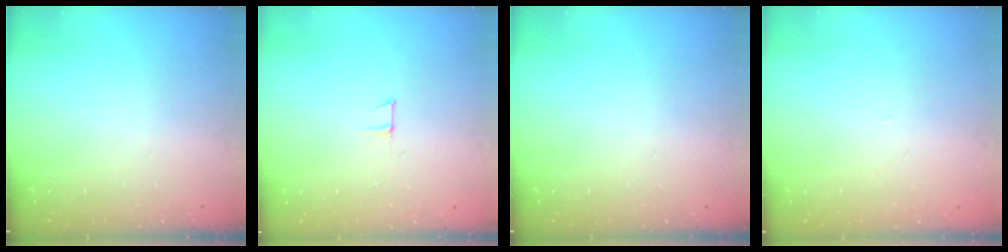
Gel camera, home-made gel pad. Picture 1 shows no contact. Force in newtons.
{"total": 3.9, "press": 3.9, "slide": 0.3}
{"total": 0.0}
{"total": 0.9, "press": 0.9, "slide": 0.1}